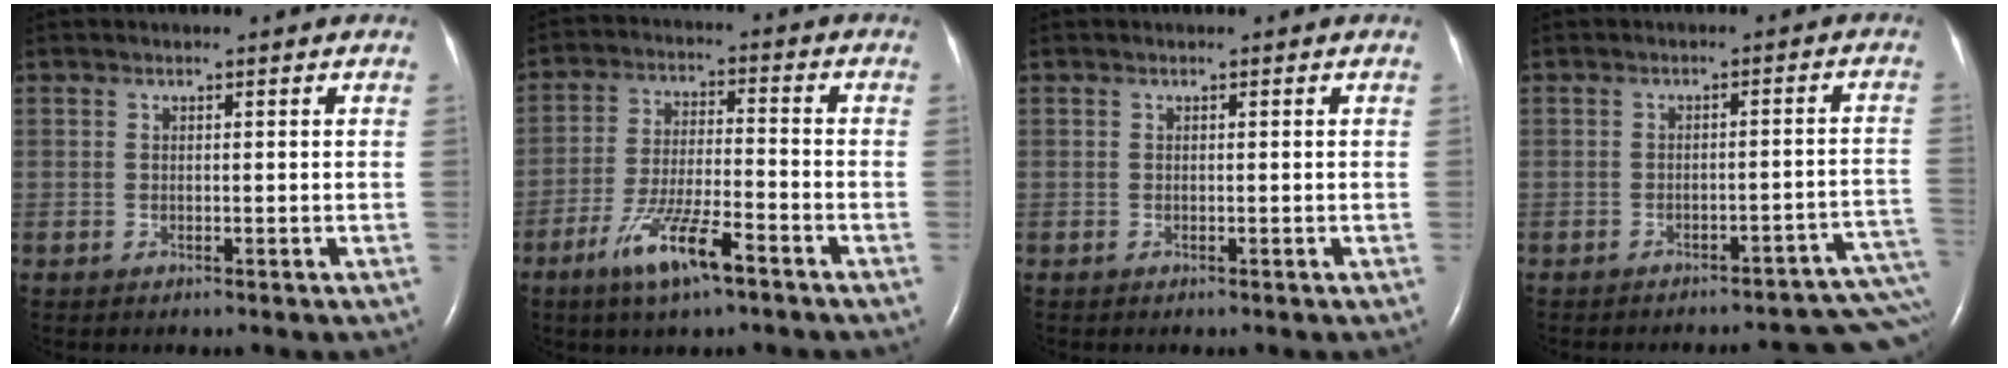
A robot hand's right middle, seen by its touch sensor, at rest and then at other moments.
{"total": 9.4, "force": [-5.7, 1.3, 7.4], "torque": [-0.148, -0.011, -0.102]}
{"total": 0.0}
{"total": 15.1, "force": [-14.0, 2.0, 5.2], "torque": [0.002, 0.031, -0.151]}